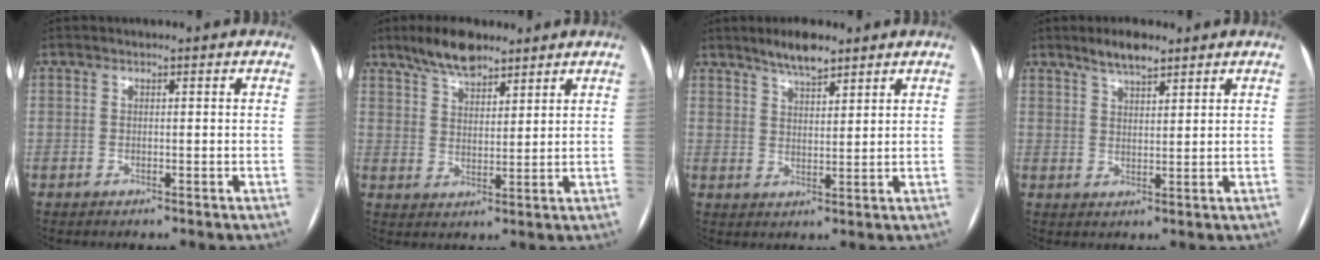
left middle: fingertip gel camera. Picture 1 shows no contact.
{"total": 7.4, "force": [5.8, 2.5, 3.7], "torque": [-0.071, 0.007, 0.107]}
{"total": 5.5, "force": [4.4, 1.2, 3.1], "torque": [-0.062, 0.005, 0.076]}
{"total": 4.8, "force": [3.7, 1.2, 2.9], "torque": [-0.057, 0.005, 0.065]}